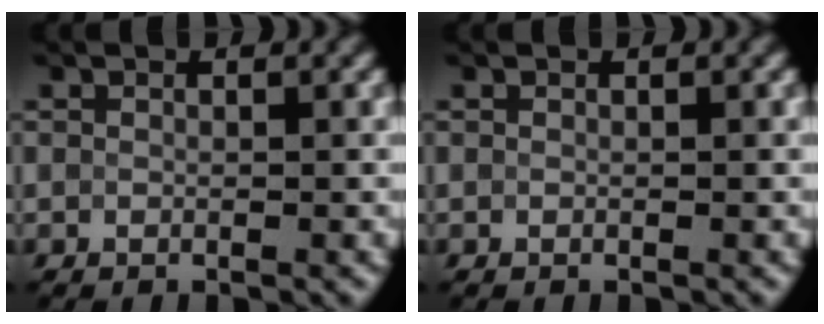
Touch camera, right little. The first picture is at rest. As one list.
[{"total": 0.0}]